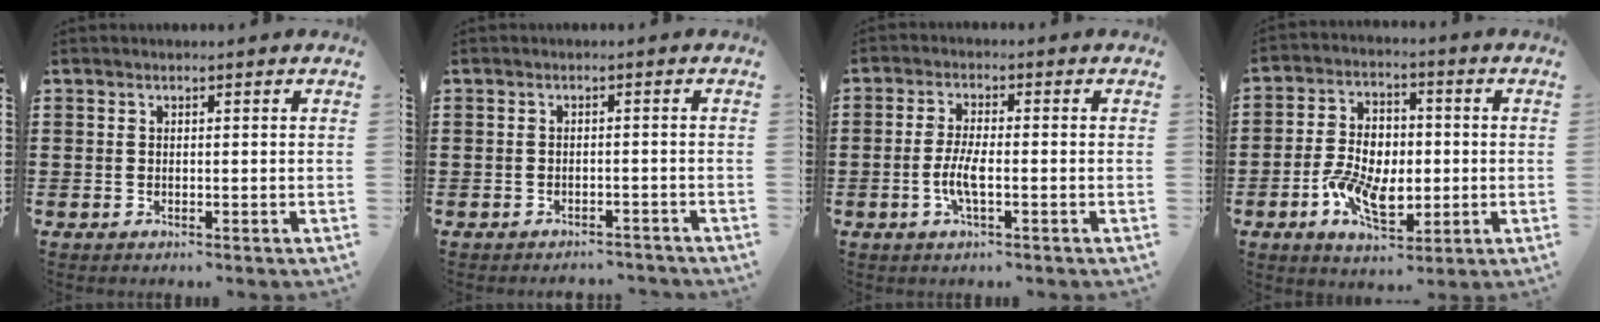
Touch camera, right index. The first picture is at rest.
{"total": 1.7, "force": [-1.6, 0.2, 0.1], "torque": [-0.008, 0.000, -0.035]}
{"total": 4.3, "force": [-1.3, 1.0, 4.0], "torque": [-0.089, -0.005, -0.029]}
{"total": 8.6, "force": [-2.3, 5.3, 6.4], "torque": [-0.137, 0.010, -0.043]}